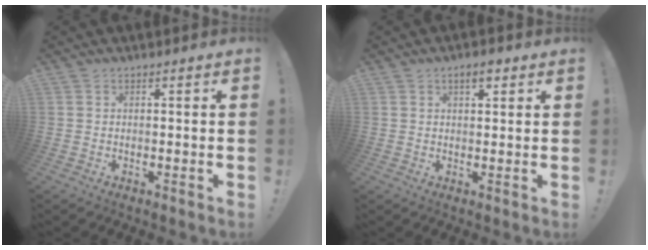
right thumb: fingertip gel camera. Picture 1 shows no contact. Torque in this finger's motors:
{"motor_torque": [-0.02, 1.08, 0.67, 0.12, 0.05]}